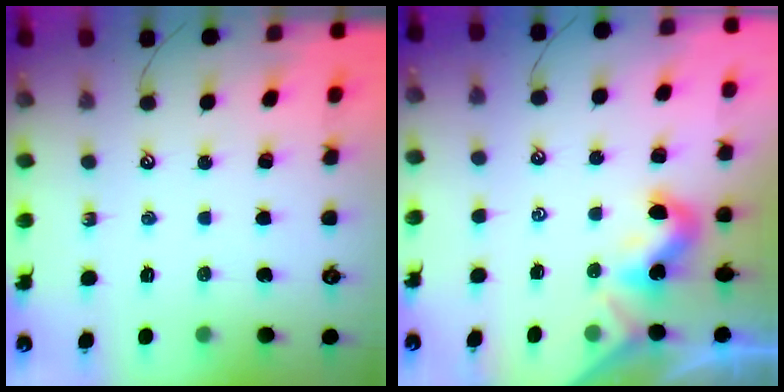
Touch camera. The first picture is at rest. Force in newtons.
{"total": 1.8, "press": 1.8, "slide": 0.5}